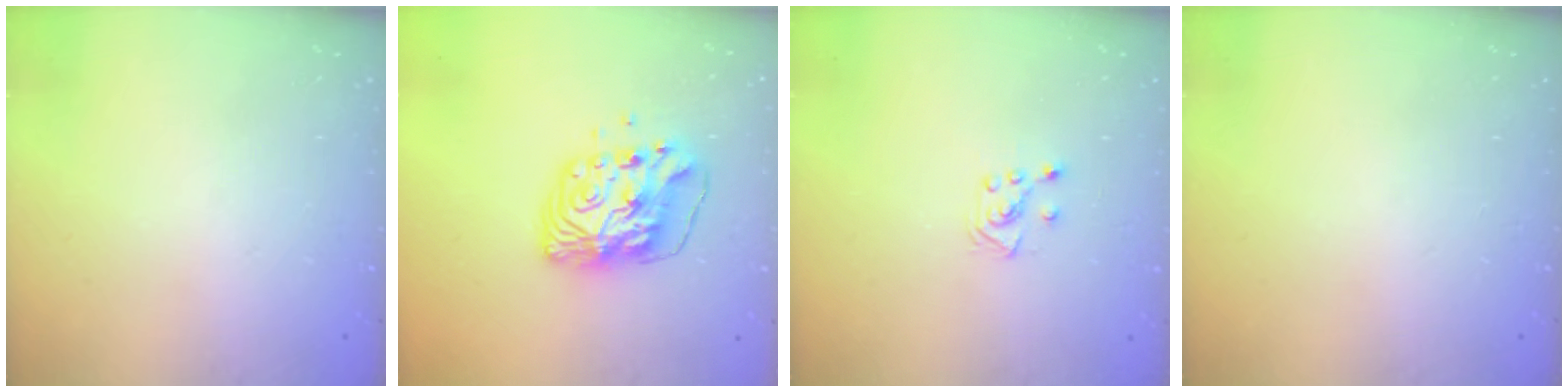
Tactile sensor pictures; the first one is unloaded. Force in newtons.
{"total": 10.5, "press": 10.4, "slide": 1.7}
{"total": 4.7, "press": 4.7, "slide": 0.5}
{"total": 0.0}